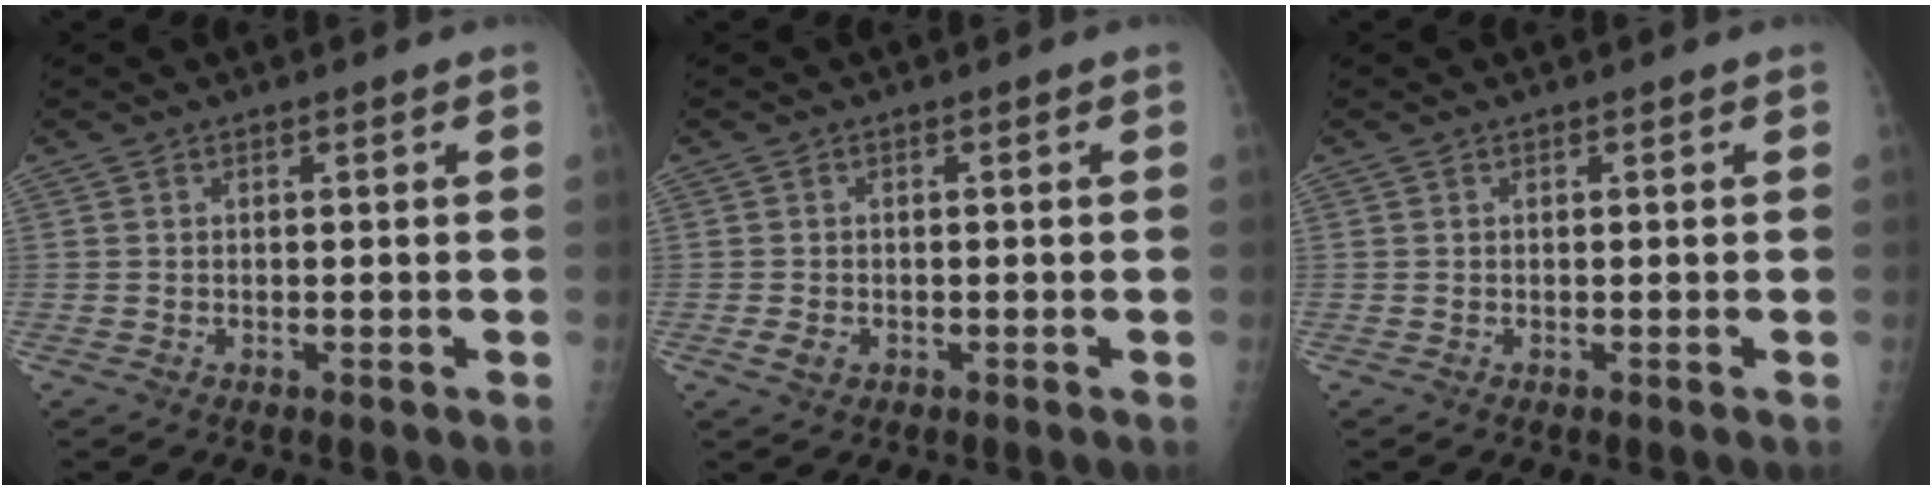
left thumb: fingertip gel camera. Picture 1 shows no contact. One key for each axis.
{"total": 2.1, "fx": -0.6, "fy": 1.6, "fz": 1.2, "tx": -0.021, "ty": -0.001, "tz": -0.006}
{"total": 0.0}